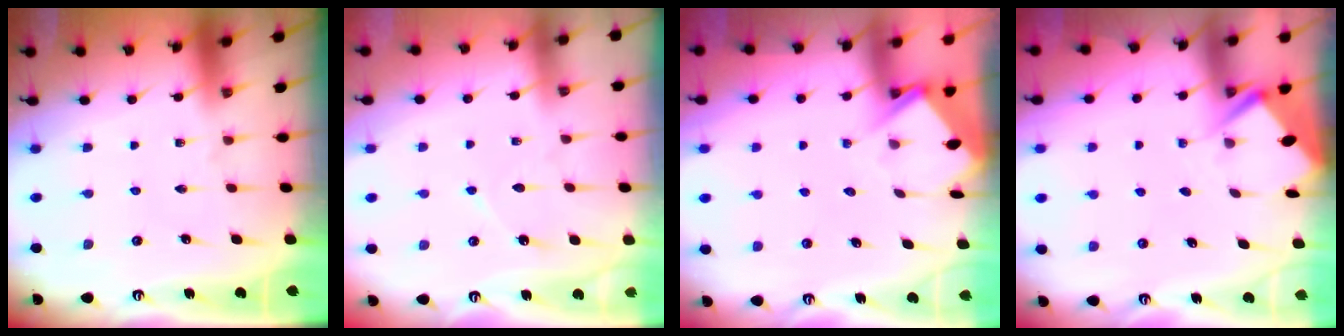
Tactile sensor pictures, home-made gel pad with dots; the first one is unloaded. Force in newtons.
{"total": 4.0, "press": 3.9, "slide": 0.5}
{"total": 3.9, "press": 3.9, "slide": 0.4}
{"total": 2.8, "press": 2.8, "slide": 0.3}